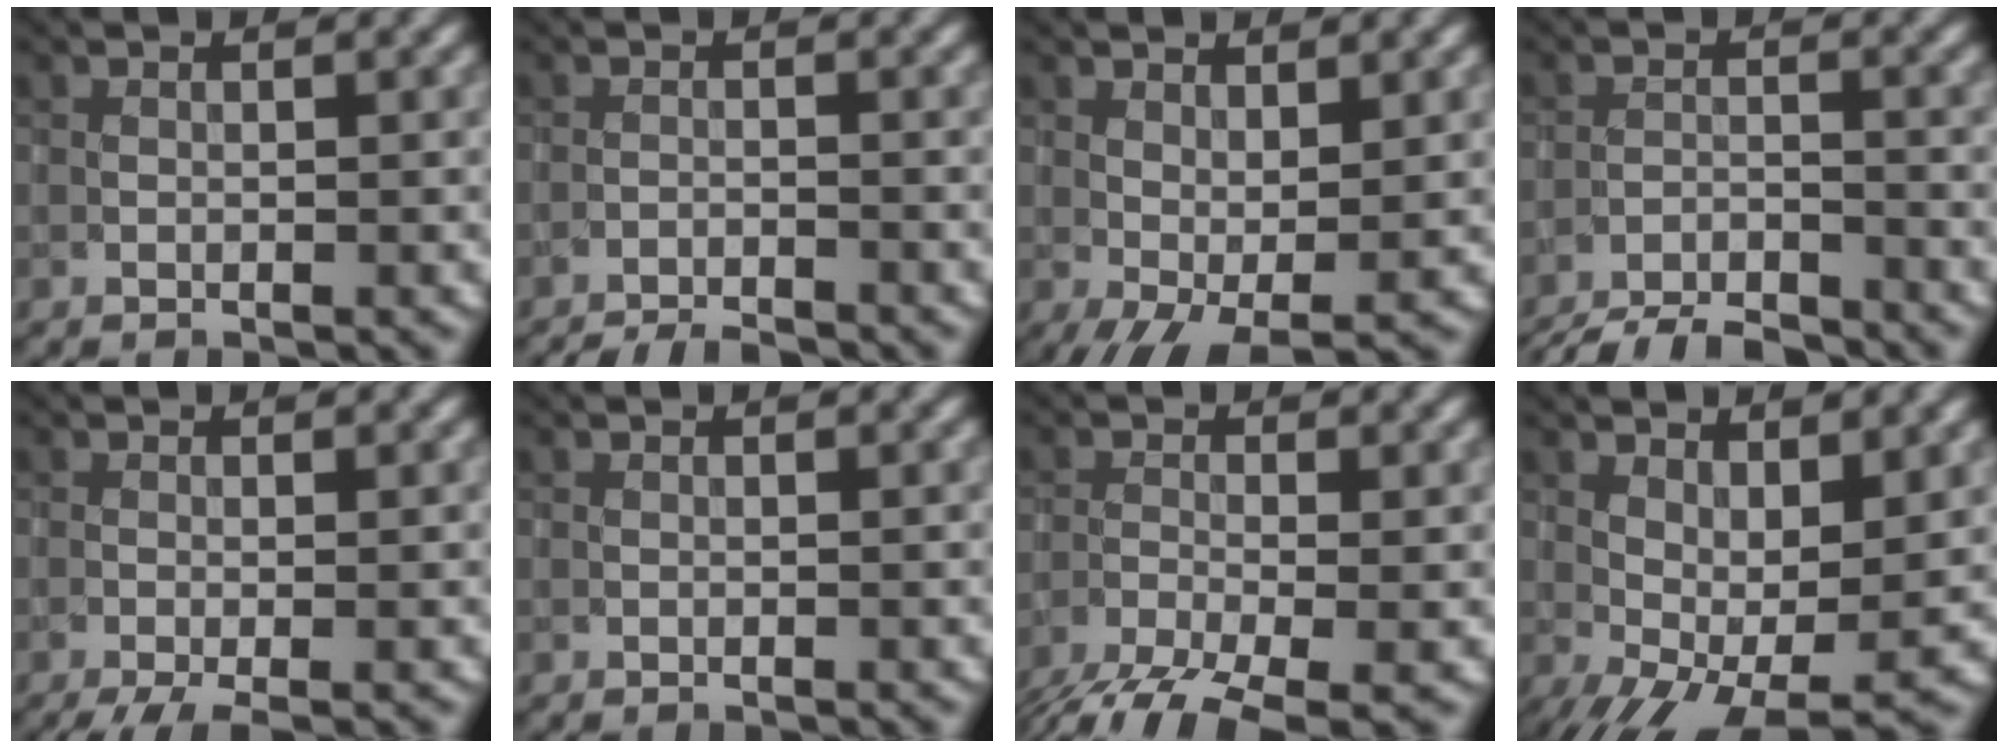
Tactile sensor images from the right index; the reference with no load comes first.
{"total": 4.5, "force": [-4.4, 0.6, 0.8], "torque": [-0.012, -0.004, -0.066]}
{"total": 3.3, "force": [-0.3, 1.3, 3.0], "torque": [-0.058, -0.002, -0.005]}
{"total": 7.1, "force": [-6.8, 1.1, 1.6], "torque": [-0.031, -0.013, -0.110]}
{"total": 2.9, "force": [-1.8, 0.6, 2.2], "torque": [-0.033, -0.003, -0.036]}
{"total": 0.0}
{"total": 5.7, "force": [-4.1, 1.5, 3.7], "torque": [-0.073, -0.017, -0.080]}
{"total": 7.7, "force": [-0.3, 3.4, 6.9], "torque": [-0.116, -0.004, 0.005]}